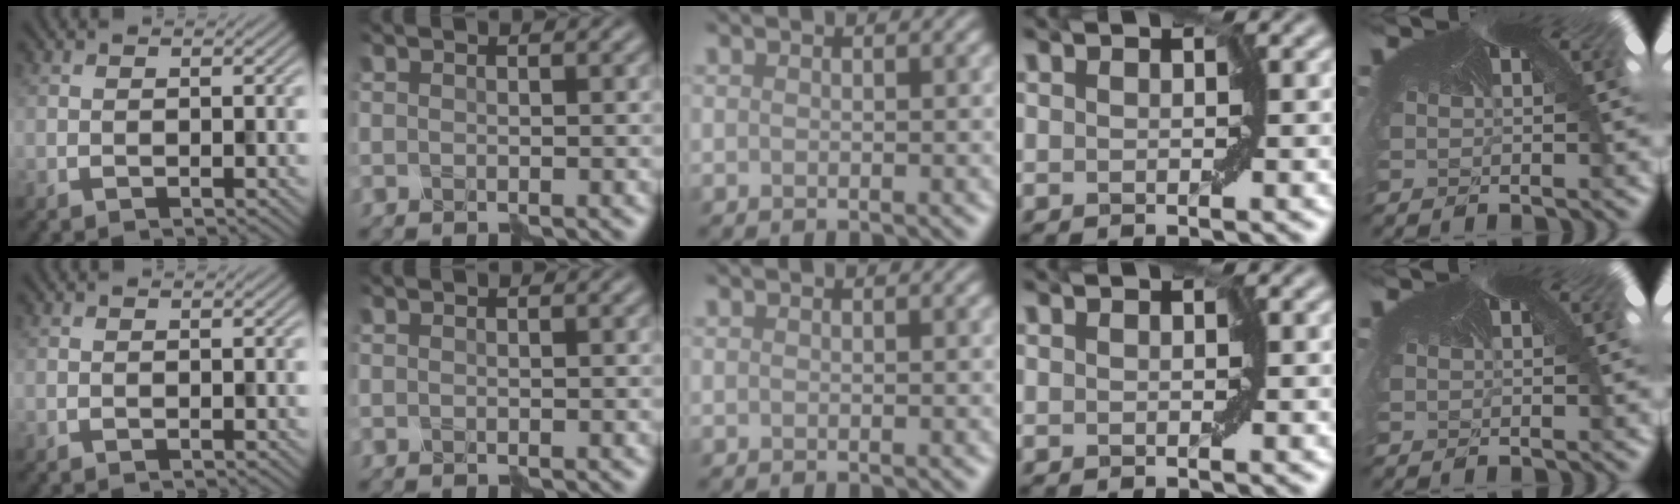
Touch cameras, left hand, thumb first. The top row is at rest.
{}